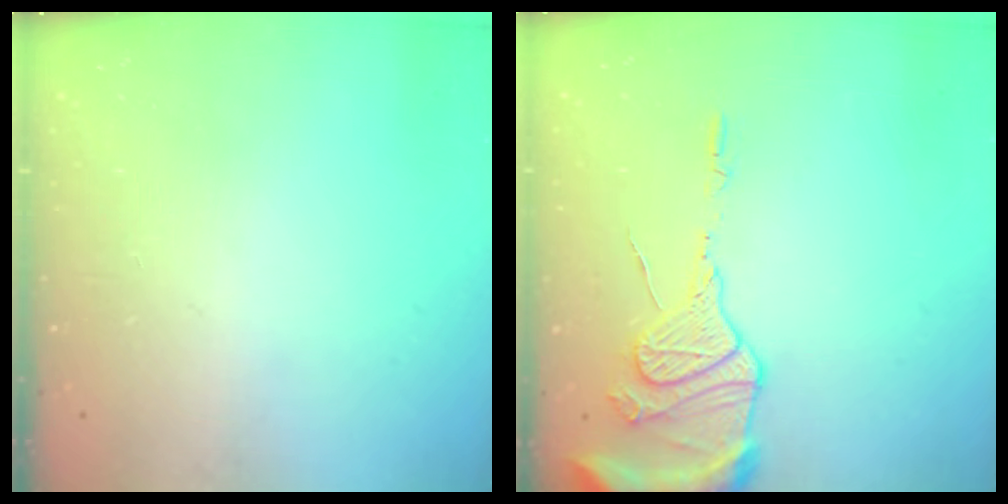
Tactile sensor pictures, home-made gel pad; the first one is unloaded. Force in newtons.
{"total": 13.5, "press": 13.4, "slide": 1.7}